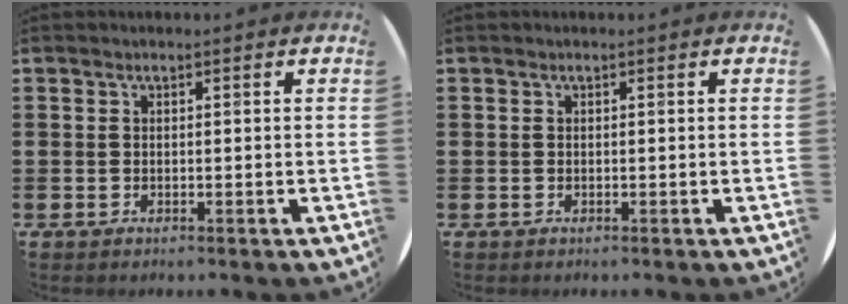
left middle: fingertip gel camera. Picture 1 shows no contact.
{"total": 0.0}